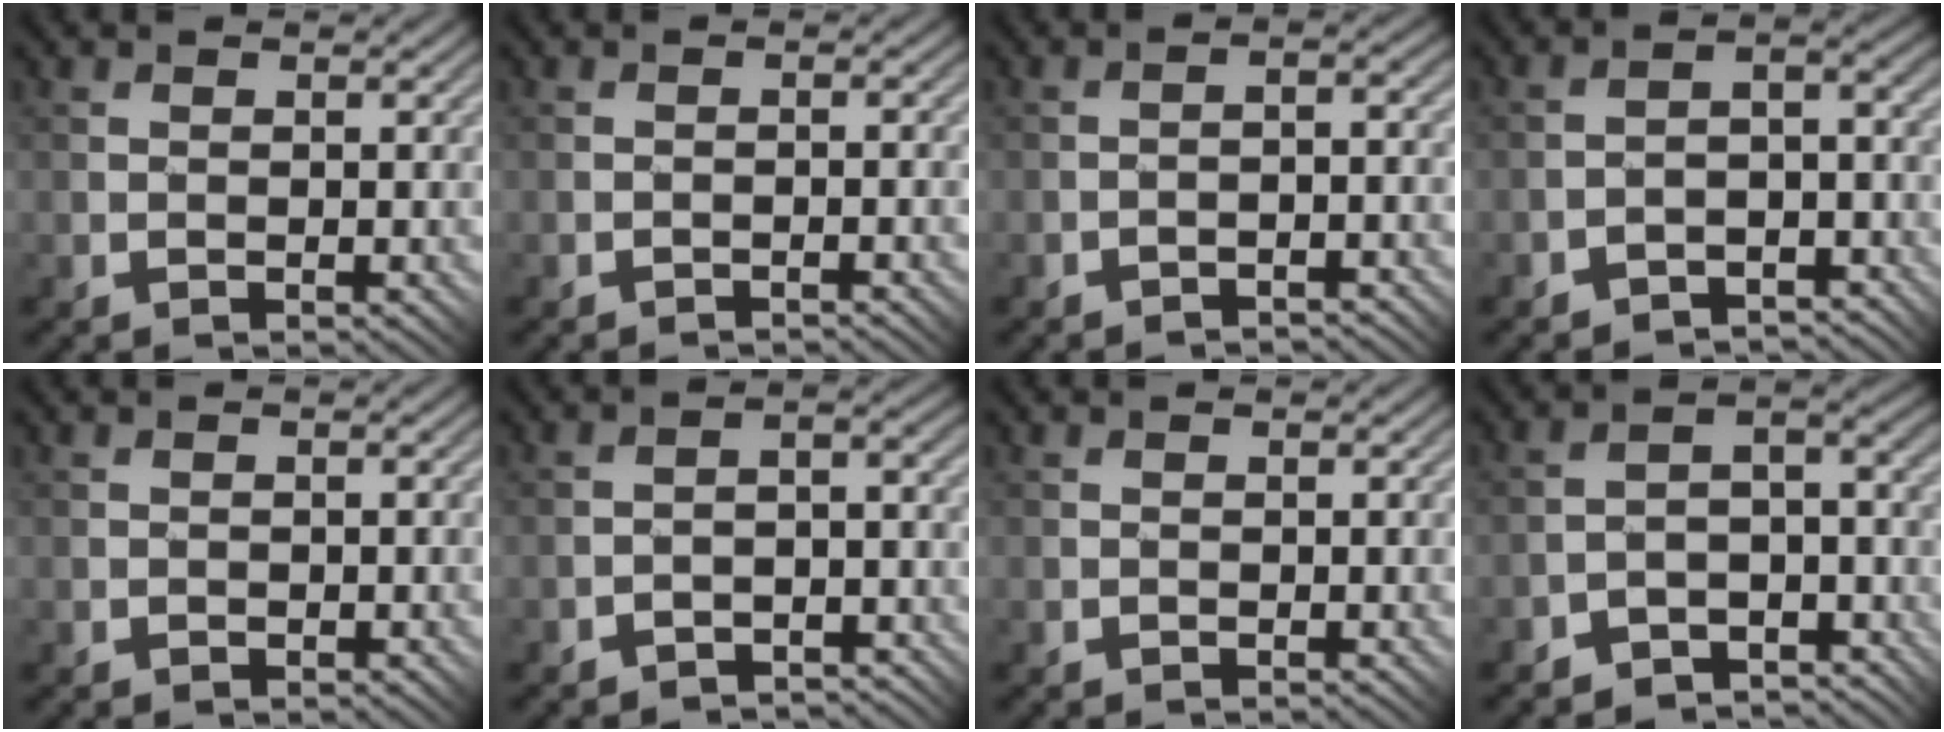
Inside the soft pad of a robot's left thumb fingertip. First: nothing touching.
{"total": 0.9, "force": [-0.8, -0.3, 0.1], "torque": [-0.001, 0.008, -0.017]}
{"total": 1.8, "force": [-1.7, 0.0, 0.7], "torque": [-0.011, 0.015, -0.033]}
{"total": 4.5, "force": [-3.7, 1.9, 1.7], "torque": [-0.014, -0.003, -0.070]}
{"total": 0.7, "force": [-0.1, 0.7, 0.1], "torque": [0.001, -0.002, -0.001]}
{"total": 3.1, "force": [-2.7, 1.0, 1.1], "torque": [-0.008, 0.008, -0.054]}
{"total": 0.0}
{"total": 6.5, "force": [-4.9, 3.3, 2.7], "torque": [-0.030, -0.015, -0.090]}